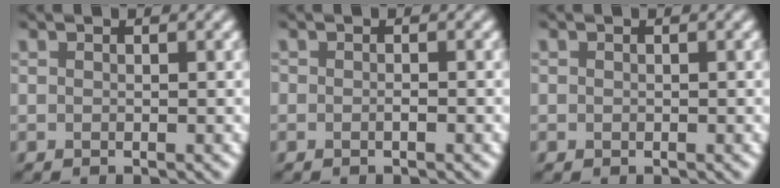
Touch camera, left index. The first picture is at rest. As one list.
[{"total": 0.7, "force": [-0.5, 0.2, 0.4], "torque": [-0.009, 0.000, -0.010]}, {"total": 0.0}]